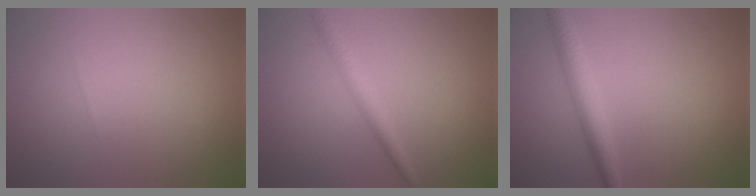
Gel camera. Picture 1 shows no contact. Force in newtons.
{"total": 2.0, "press": 2.0, "slide": 0.0}
{"total": 2.9, "press": 2.9, "slide": 0.0}